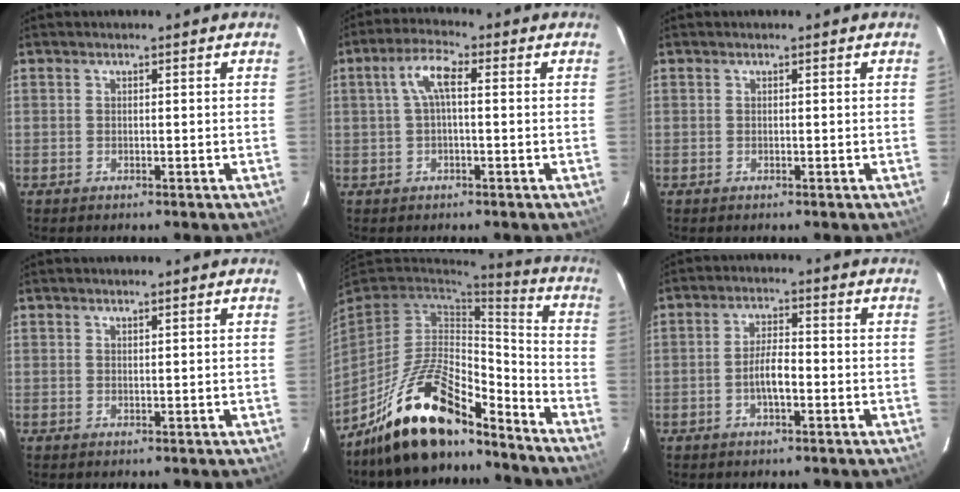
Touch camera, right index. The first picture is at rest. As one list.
[{"total": 5.1, "force": [0.5, 1.6, 4.8], "torque": [-0.095, 0.016, 0.010]}, {"total": 0.0}, {"total": 0.6, "force": [0.5, -0.1, 0.2], "torque": [-0.006, -0.003, 0.009]}, {"total": 20.6, "force": [-15.3, 7.0, 12.0], "torque": [-0.239, -0.006, -0.262]}, {"total": 4.5, "force": [-1.5, 1.4, 4.0], "torque": [-0.077, 0.005, -0.026]}]